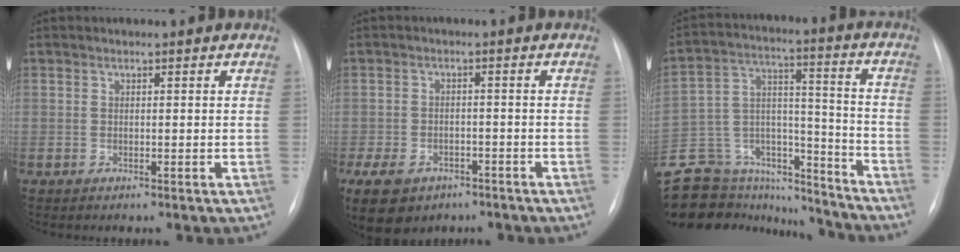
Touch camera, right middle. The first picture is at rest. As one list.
[{"total": 16.2, "force": [-9.0, 11.3, 7.2], "torque": [-0.210, -0.015, -0.121]}, {"total": 23.2, "force": [-20.1, 9.7, 6.2], "torque": [-0.161, 0.055, -0.312]}]